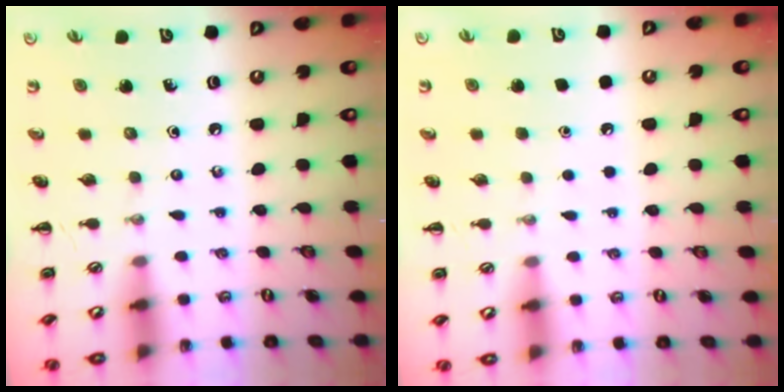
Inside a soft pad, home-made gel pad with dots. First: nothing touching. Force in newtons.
{"total": 1.8, "press": 1.7, "slide": 0.1}